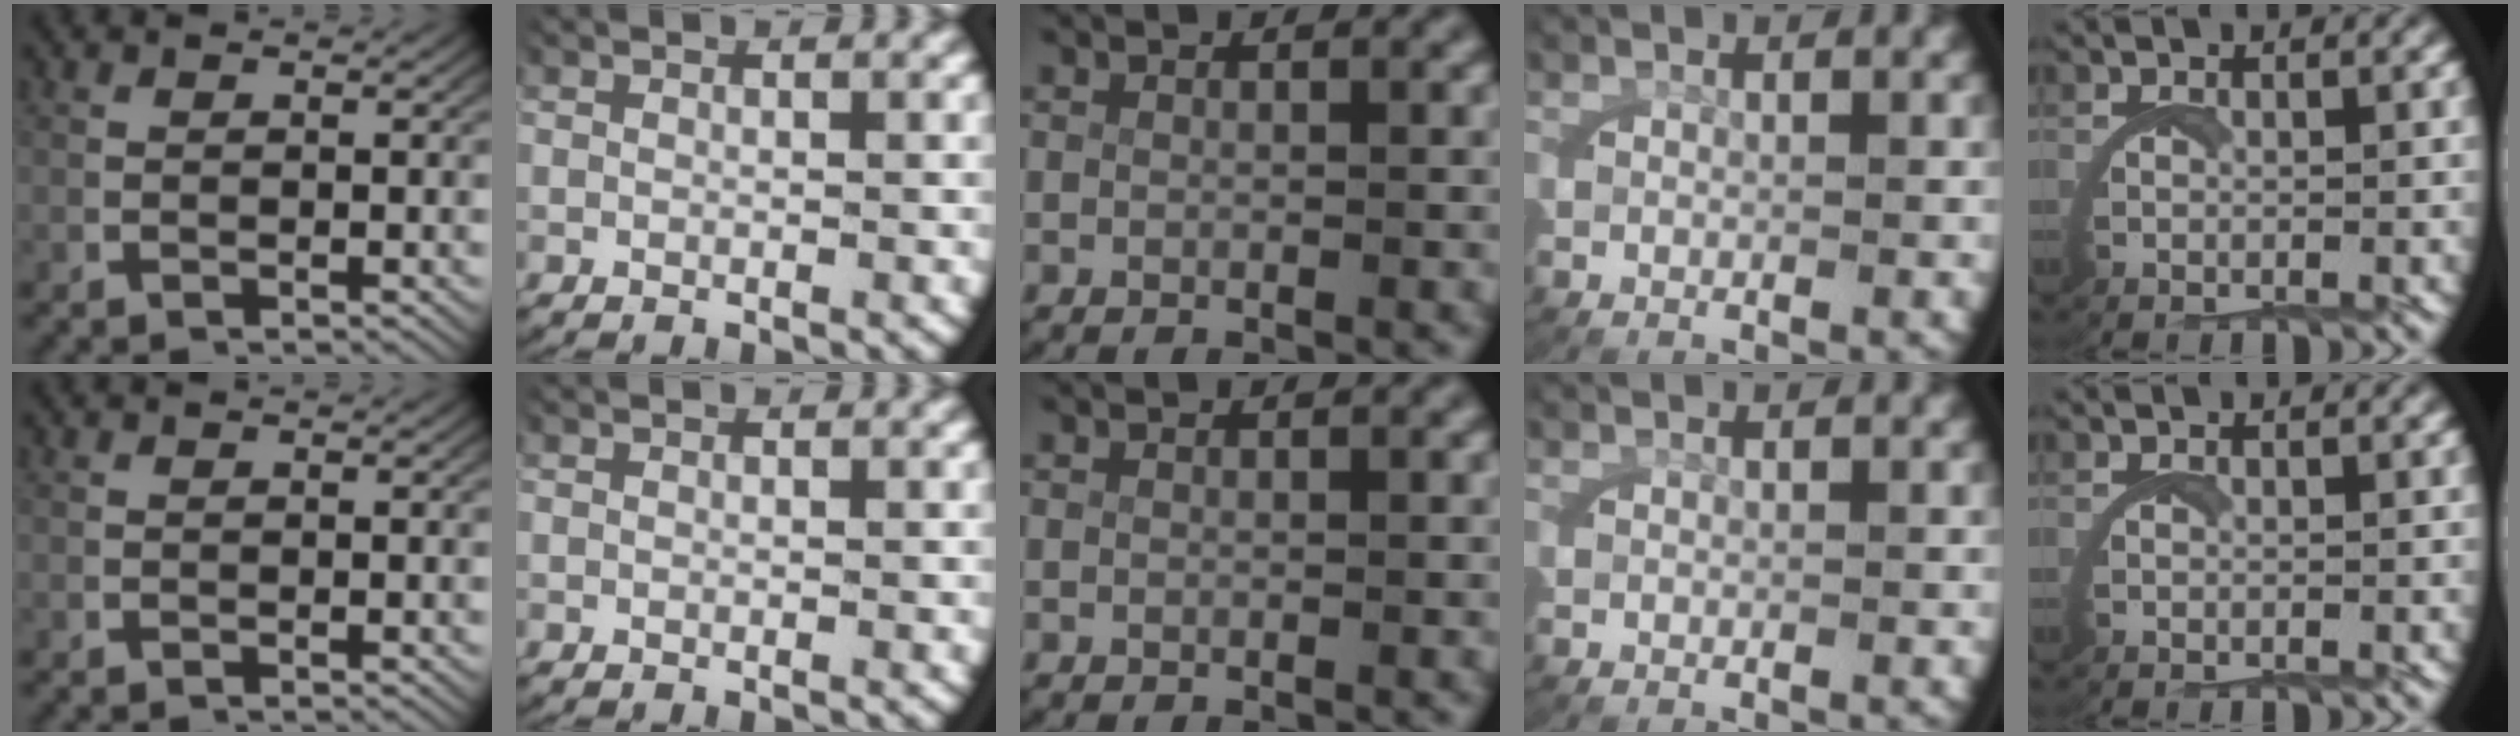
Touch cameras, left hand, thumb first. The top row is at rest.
{}